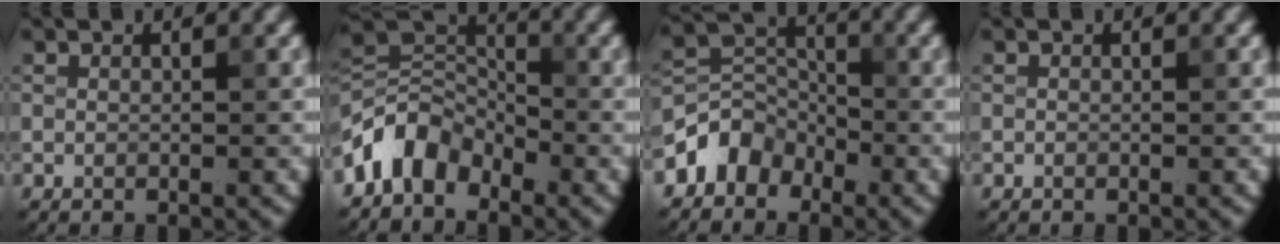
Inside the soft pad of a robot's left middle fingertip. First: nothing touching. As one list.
[{"total": 4.8, "force": [-3.3, 3.0, 1.9], "torque": [-0.031, 0.009, -0.076]}, {"total": 3.6, "force": [-2.4, 2.6, 0.7], "torque": [-0.005, 0.009, -0.053]}, {"total": 0.0}]